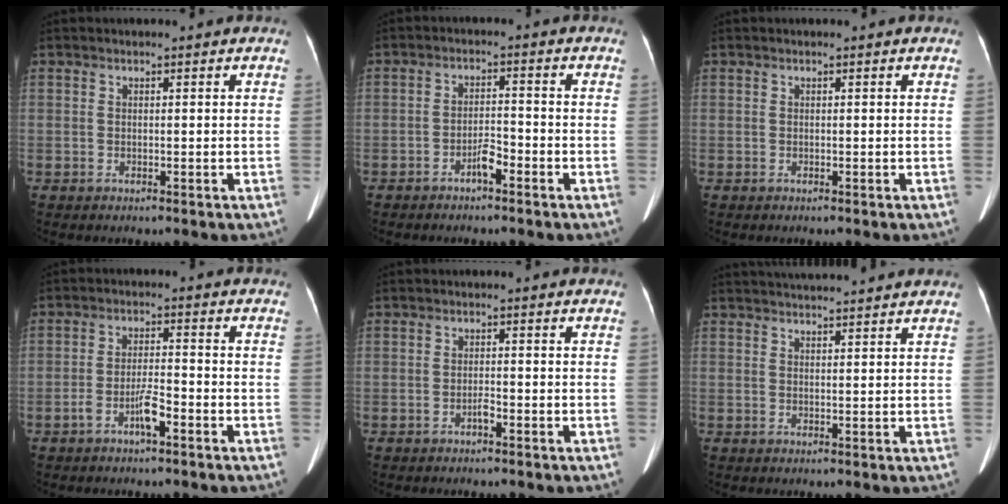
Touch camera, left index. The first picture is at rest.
{"total": 3.0, "force": [-2.1, 0.7, 1.9], "torque": [-0.035, 0.004, -0.038]}
{"total": 0.0}
{"total": 4.0, "force": [-2.4, 0.7, 3.2], "torque": [-0.064, 0.004, -0.044]}
{"total": 1.2, "force": [-0.9, 0.2, 0.8], "torque": [-0.016, 0.001, -0.014]}
{"total": 8.9, "force": [8.4, -0.2, 3.0], "torque": [-0.049, 0.031, 0.110]}